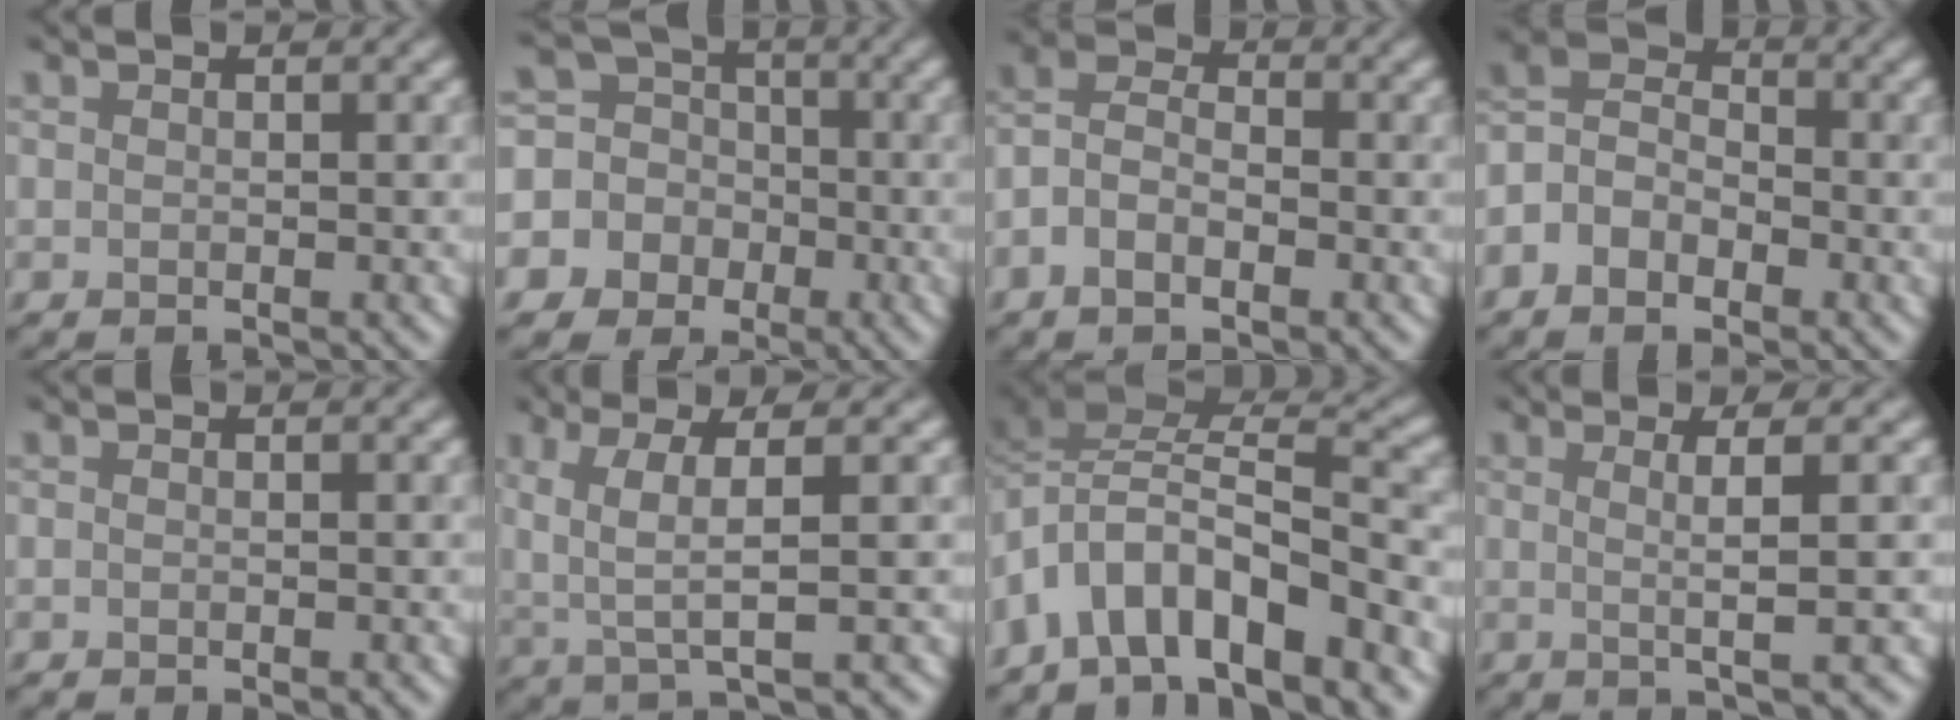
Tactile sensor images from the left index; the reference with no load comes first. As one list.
[{"total": 7.9, "force": [-2.1, 7.5, 1.3], "torque": [-0.044, 0.023, -0.064]}, {"total": 3.6, "force": [-1.7, 2.0, 2.5], "torque": [-0.046, 0.011, -0.041]}, {"total": 5.0, "force": [-2.2, 3.5, 2.9], "torque": [-0.047, 0.013, -0.047]}, {"total": 0.0}, {"total": 4.3, "force": [0.9, 0.9, 4.1], "torque": [-0.086, -0.001, 0.022]}, {"total": 8.0, "force": [-4.1, 3.5, 5.8], "torque": [-0.090, 0.014, -0.080]}, {"total": 3.7, "force": [0.4, 0.6, 3.7], "torque": [-0.059, 0.004, 0.007]}]